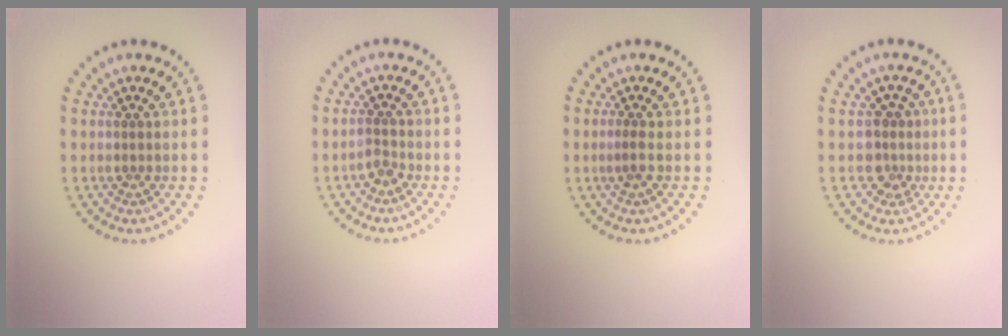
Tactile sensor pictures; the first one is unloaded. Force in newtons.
{"total": 1.2, "press": 0.9, "slide": 0.8}
{"total": 1.0, "press": 0.8, "slide": 0.6}
{"total": 2.4, "press": 1.9, "slide": 1.5}